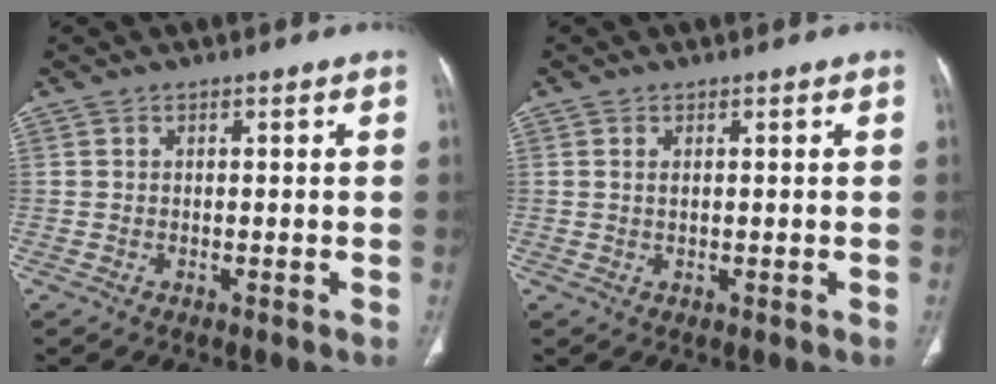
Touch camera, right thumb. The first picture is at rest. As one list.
[{"total": 1.1, "force": [0.3, 0.5, 0.9], "torque": [-0.022, 0.002, 0.008]}]